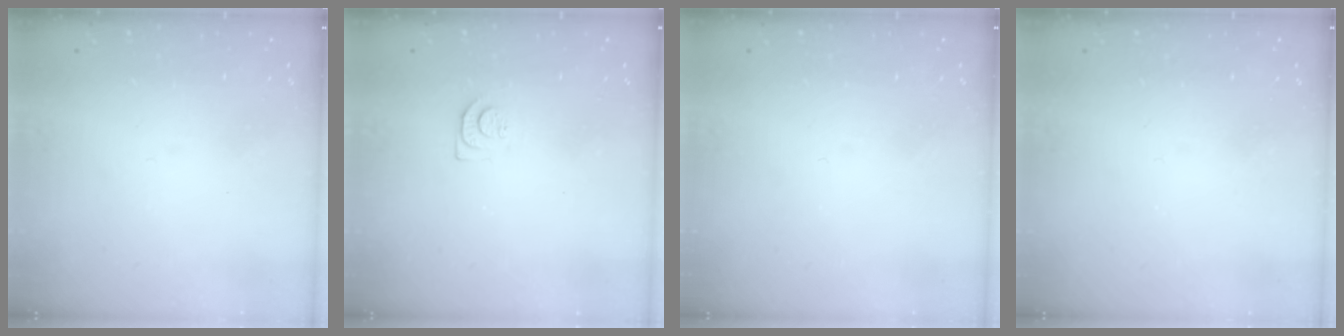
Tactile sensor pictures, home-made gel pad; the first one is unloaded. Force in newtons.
{"total": 7.4, "press": 7.4, "slide": 0.5}
{"total": 0.0}
{"total": 2.2, "press": 2.1, "slide": 0.4}